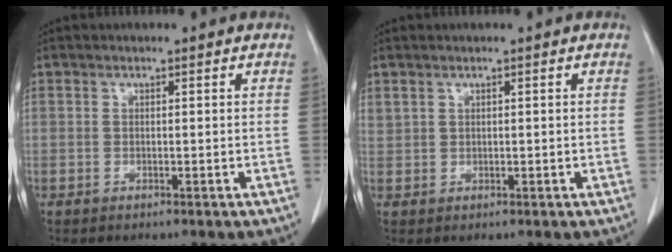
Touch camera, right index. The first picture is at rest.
{"total": 1.1, "force": [0.7, 0.7, 0.4], "torque": [-0.014, 0.009, 0.023]}